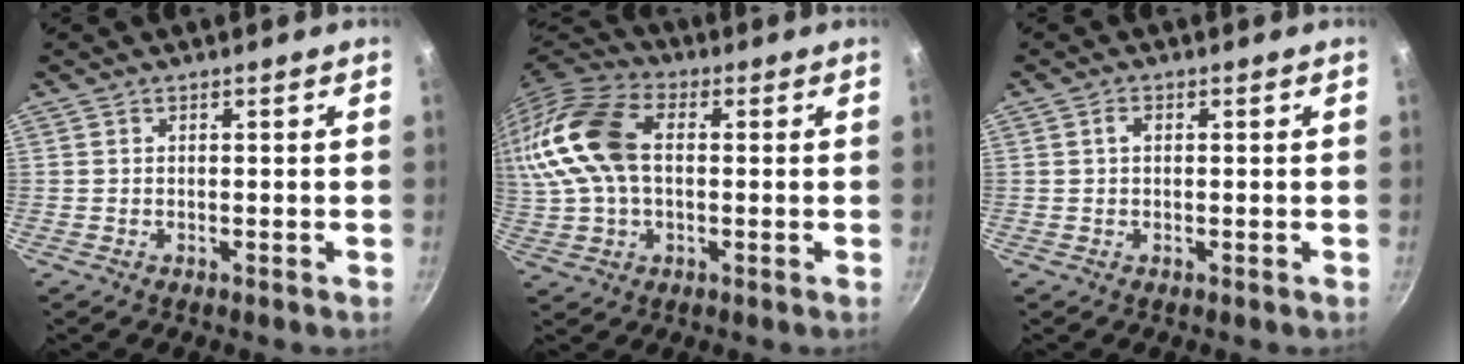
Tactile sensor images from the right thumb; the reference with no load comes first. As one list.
[{"total": 19.0, "force": [2.6, 12.4, 14.2], "torque": [-0.309, 0.030, 0.038]}, {"total": 1.4, "force": [0.3, 1.0, 1.0], "torque": [-0.016, 0.006, 0.003]}]